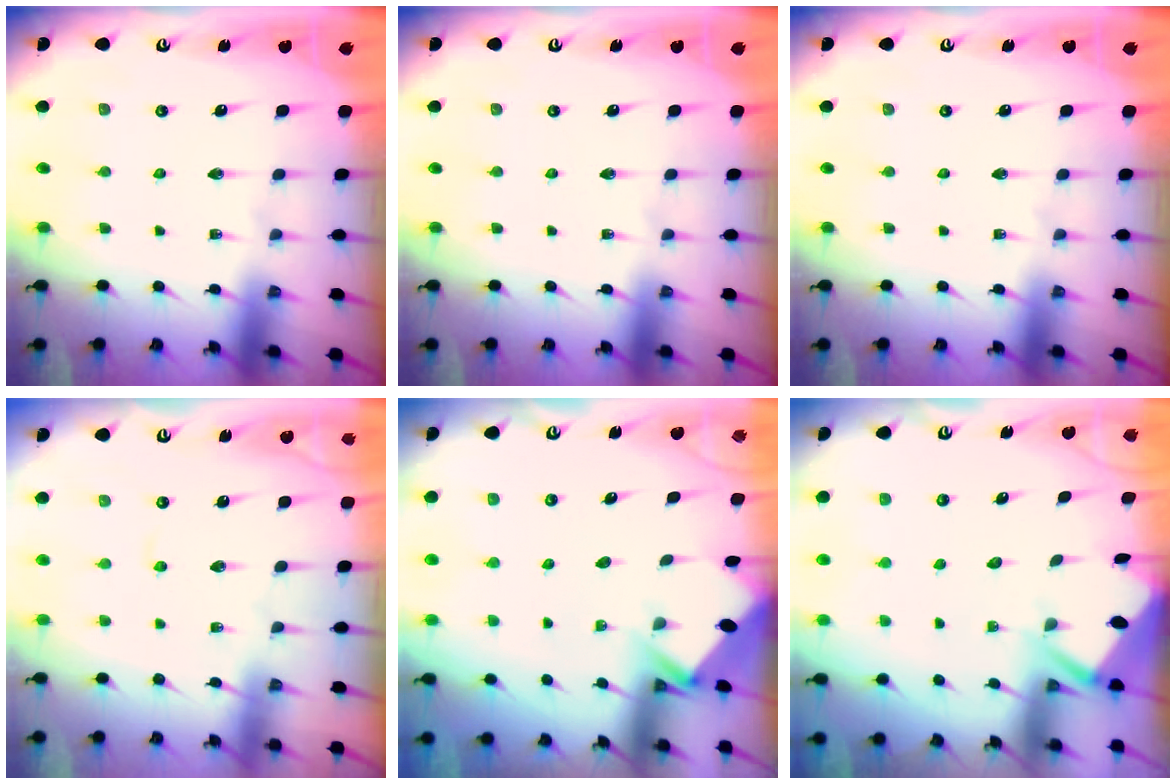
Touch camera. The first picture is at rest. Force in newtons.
{"total": 0.0}
{"total": 0.0}
{"total": 1.7, "press": 1.7, "slide": 0.3}
{"total": 2.7, "press": 2.7, "slide": 0.2}
{"total": 3.4, "press": 3.4, "slide": 0.3}